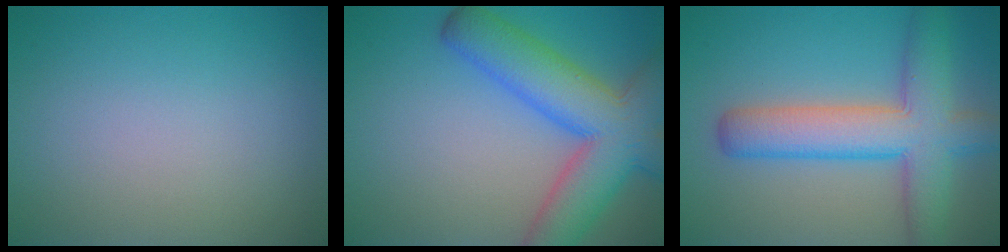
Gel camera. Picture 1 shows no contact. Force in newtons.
{"total": 9.6, "press": 9.6, "slide": 0.7}
{"total": 7.8, "press": 7.8, "slide": 0.4}